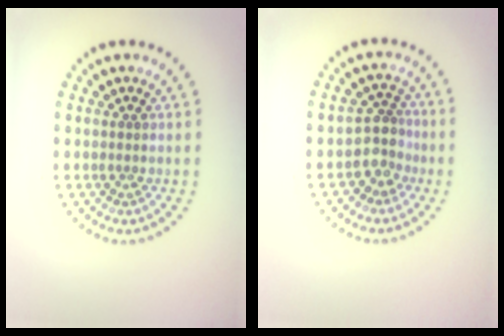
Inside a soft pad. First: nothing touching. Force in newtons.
{"total": 2.5, "press": 2.0, "slide": 1.4}